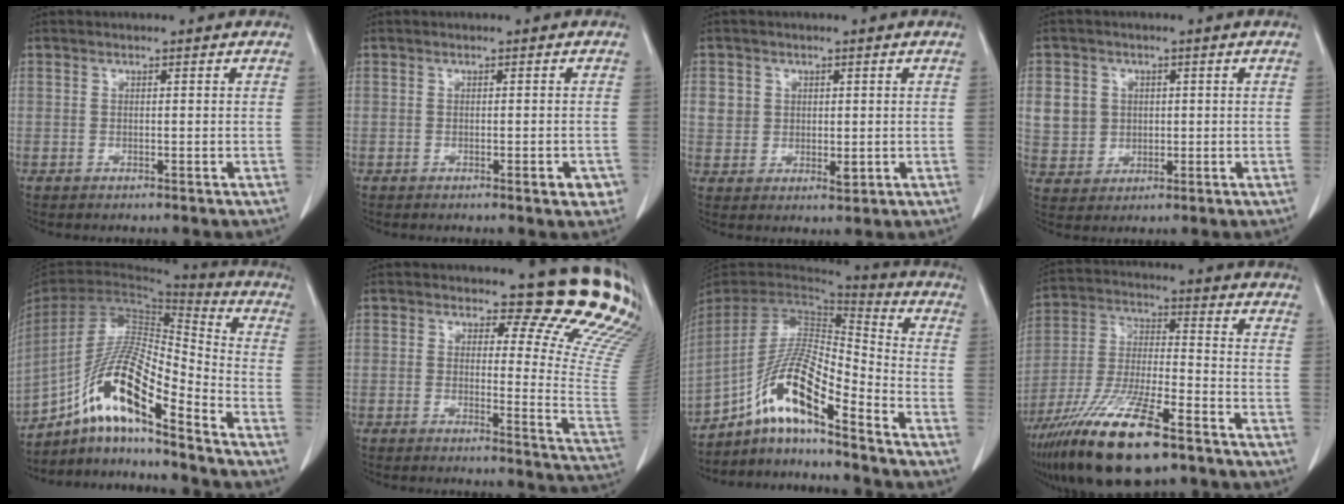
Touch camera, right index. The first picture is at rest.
{"total": 2.1, "force": [-1.0, 0.6, 1.8], "torque": [-0.018, 0.000, -0.012]}
{"total": 4.5, "force": [1.0, 4.0, 2.0], "torque": [-0.024, -0.001, 0.025]}
{"total": 6.9, "force": [1.4, 6.5, 2.0], "torque": [-0.044, 0.015, 0.041]}
{"total": 16.0, "force": [-10.4, 2.0, 12.0], "torque": [-0.232, 0.006, -0.188]}
{"total": 15.7, "force": [13.4, 3.9, 7.3], "torque": [-0.063, -0.107, 0.120]}
{"total": 14.1, "force": [-9.2, 1.5, 10.6], "torque": [-0.203, 0.007, -0.167]}
{"total": 17.9, "force": [-11.5, 3.5, 13.3], "torque": [-0.278, -0.037, -0.211]}